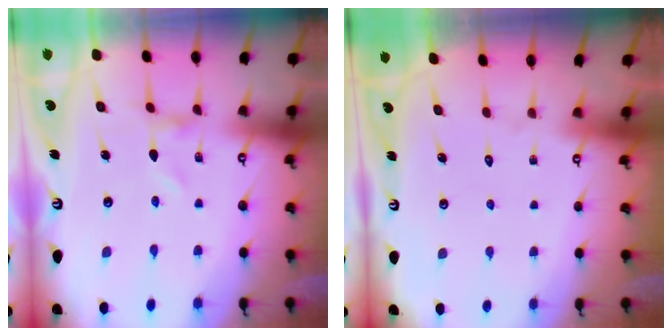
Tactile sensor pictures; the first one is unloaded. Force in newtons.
{"total": 1.7, "press": 1.7, "slide": 0.1}